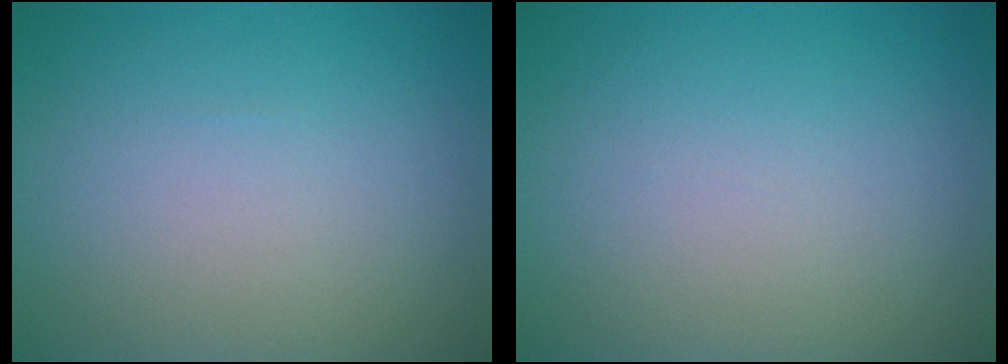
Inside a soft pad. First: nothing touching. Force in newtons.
{"total": 0.0}